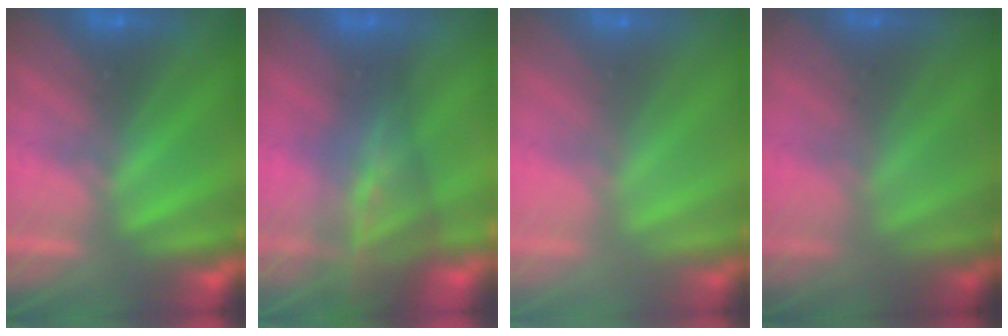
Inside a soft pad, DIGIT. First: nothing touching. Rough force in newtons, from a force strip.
{"total": 7.4}
{"total": 3.0}
{"total": 1.5}